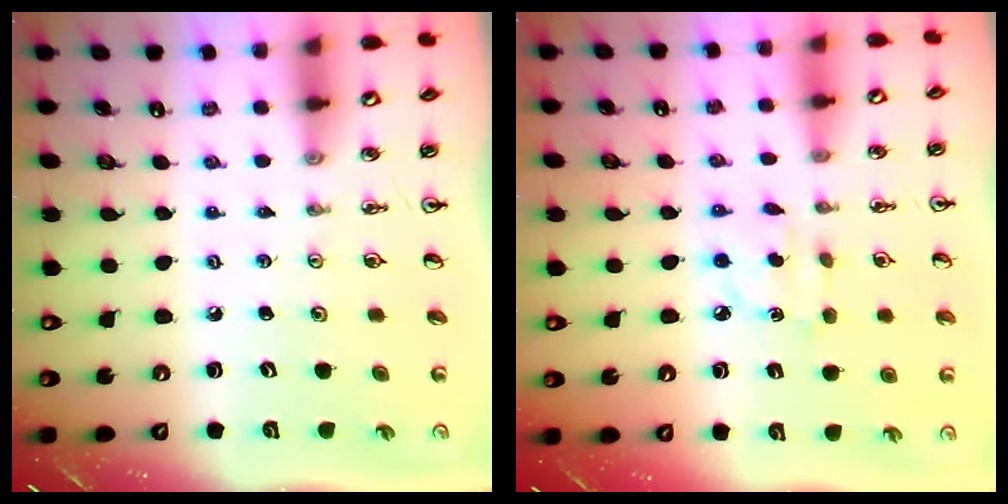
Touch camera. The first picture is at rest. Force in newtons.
{"total": 3.2, "press": 3.2, "slide": 0.2}